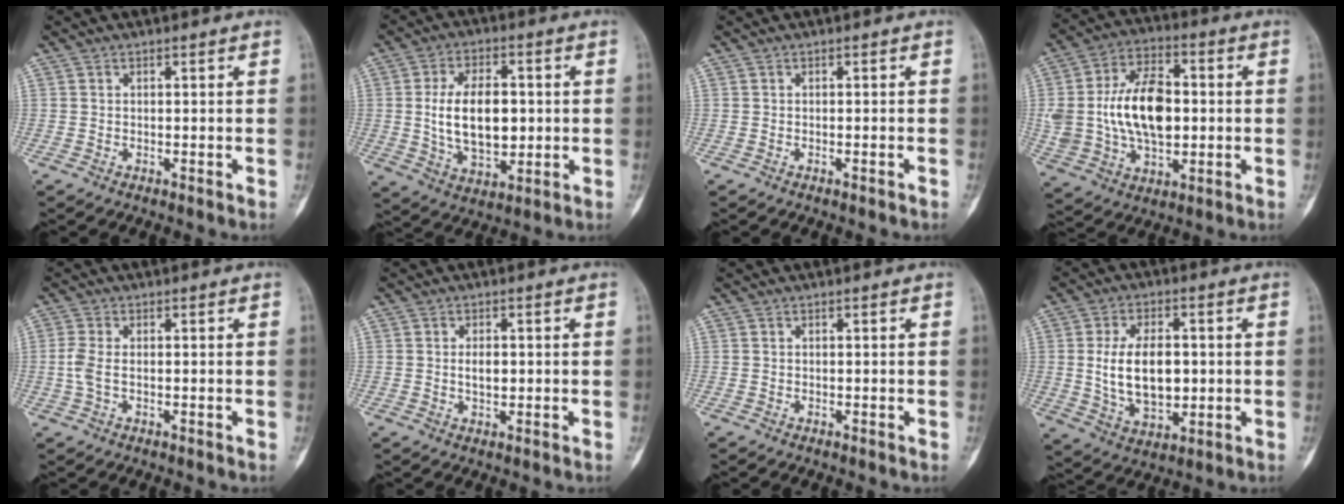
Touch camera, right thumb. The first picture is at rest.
{"total": 13.6, "force": [0.5, 7.9, 11.0], "torque": [-0.167, -0.002, 0.017]}
{"total": 0.6, "force": [-0.4, 0.0, 0.4], "torque": [-0.013, 0.009, -0.001]}
{"total": 18.7, "force": [0.6, 11.4, 14.8], "torque": [-0.259, 0.015, 0.017]}
{"total": 3.2, "force": [-0.2, 1.6, 2.8], "torque": [-0.084, 0.003, -0.005]}
{"total": 2.7, "force": [0.1, 1.5, 2.3], "torque": [-0.030, 0.000, 0.003]}
{"total": 0.0}
{"total": 12.7, "force": [0.5, 7.5, 10.2], "torque": [-0.161, -0.006, 0.019]}